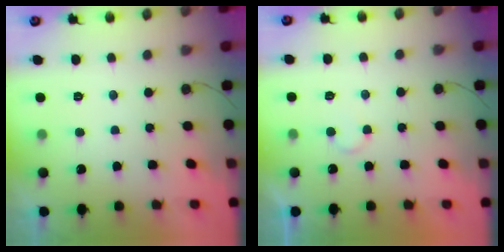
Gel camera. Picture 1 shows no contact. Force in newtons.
{"total": 3.6, "press": 3.6, "slide": 0.3}